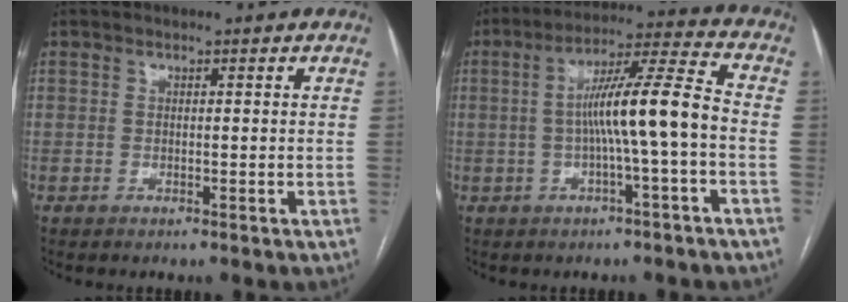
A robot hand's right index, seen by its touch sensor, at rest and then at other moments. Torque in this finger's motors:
{"motor_torque": [1.80, -0.04, 0.93, 0.21]}